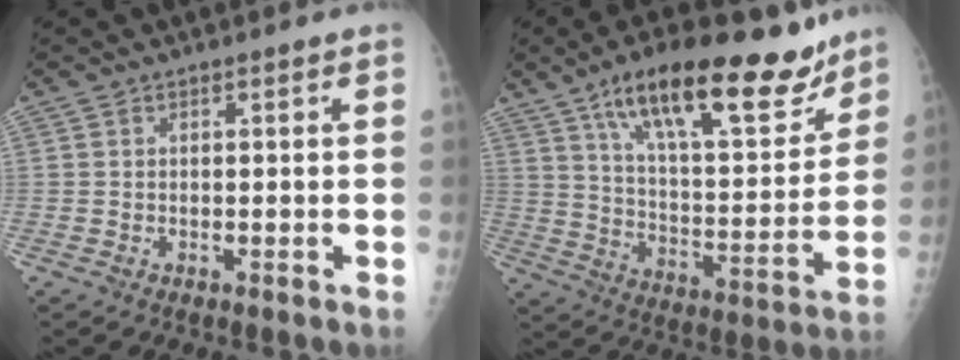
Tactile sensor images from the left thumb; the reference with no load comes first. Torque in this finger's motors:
{"motor_torque": [0.50, 0.33, 1.52, -1.25, 0.21]}